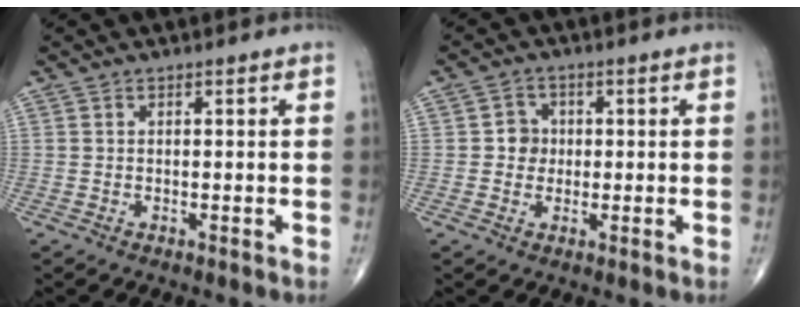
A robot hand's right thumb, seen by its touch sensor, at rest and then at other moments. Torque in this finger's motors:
{"motor_torque": [-0.28, 0.08, 0.09, 0.07, 0.01]}